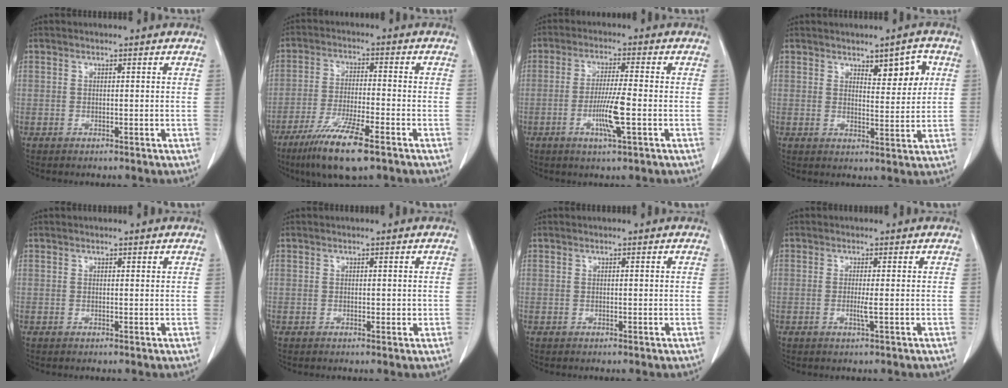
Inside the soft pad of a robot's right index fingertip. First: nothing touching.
{"total": 10.7, "force": [-6.8, 1.0, 8.3], "torque": [-0.157, -0.028, -0.118]}
{"total": 6.5, "force": [-2.0, -0.2, 6.2], "torque": [-0.117, -0.011, -0.037]}
{"total": 5.2, "force": [2.4, 1.7, 4.3], "torque": [-0.059, -0.002, 0.038]}
{"total": 0.0}
{"total": 1.0, "force": [0.1, 0.7, 0.8], "torque": [-0.007, 0.000, 0.004]}
{"total": 0.0}
{"total": 1.6, "force": [-0.3, -0.3, 1.6], "torque": [-0.033, -0.004, -0.007]}